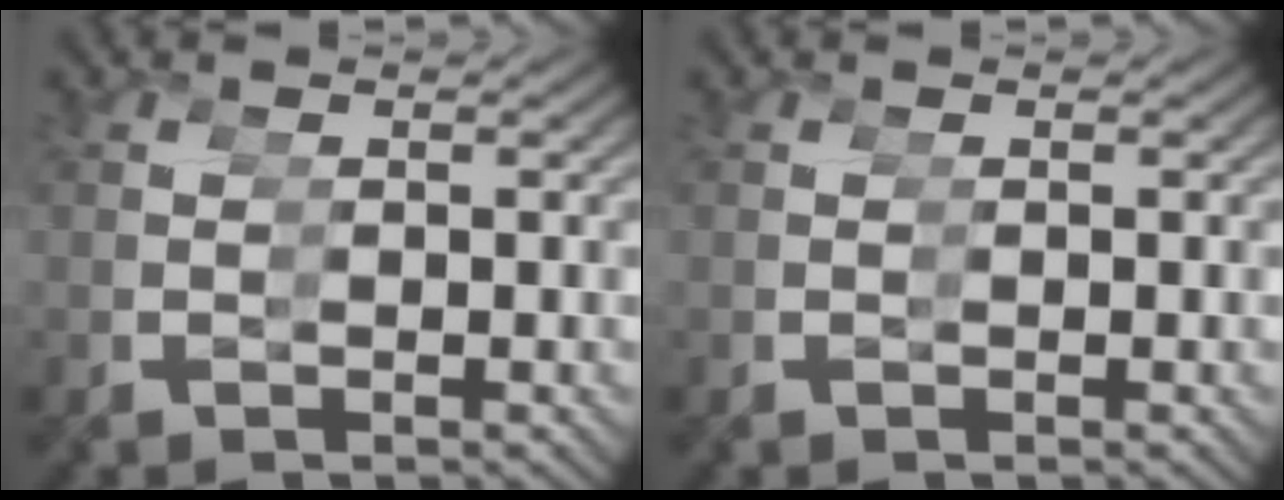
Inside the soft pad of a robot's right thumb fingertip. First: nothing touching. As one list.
[{"total": 0.0}]